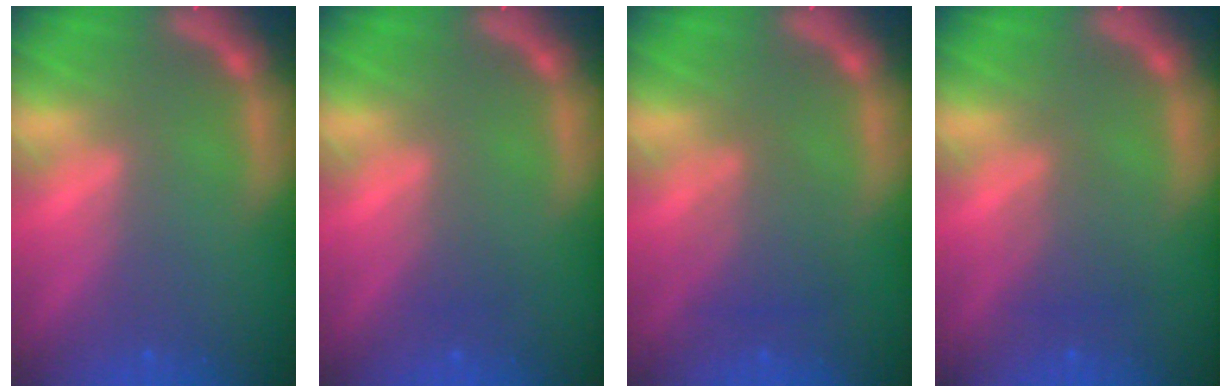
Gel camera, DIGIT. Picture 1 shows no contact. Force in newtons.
{"total": 1.0}
{"total": 3.0}
{"total": 2.0}